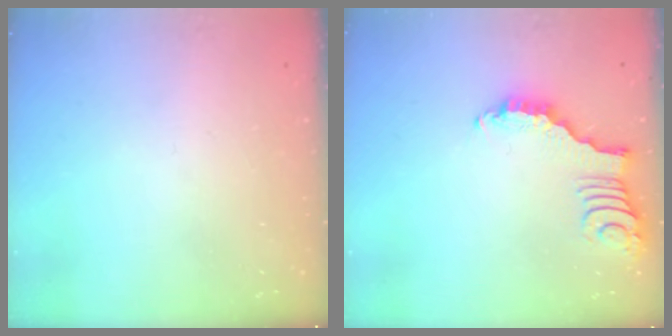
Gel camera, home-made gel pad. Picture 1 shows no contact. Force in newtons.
{"total": 2.8, "press": 2.7, "slide": 0.4}